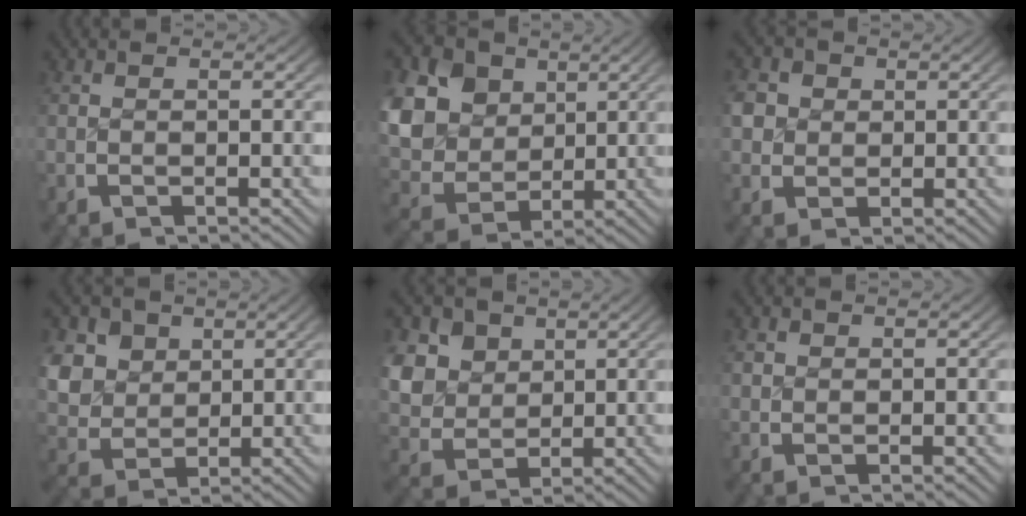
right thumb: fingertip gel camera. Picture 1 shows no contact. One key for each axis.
{"total": 14.6, "fx": 1.4, "fy": 12.1, "fz": 8.1, "tx": -0.198, "ty": -0.039, "tz": 0.025}
{"total": 4.0, "fx": 0.9, "fy": 3.5, "fz": 1.7, "tx": -0.047, "ty": -0.010, "tz": 0.020}
{"total": 9.4, "fx": 1.7, "fy": 7.8, "fz": 4.8, "tx": -0.125, "ty": -0.030, "tz": 0.038}
{"total": 10.6, "fx": 1.7, "fy": 8.9, "fz": 5.5, "tx": -0.140, "ty": -0.033, "tz": 0.035}
{"total": 1.0, "fx": 0.4, "fy": 0.9, "fz": 0.2, "tx": -0.005, "ty": -0.004, "tz": 0.010}